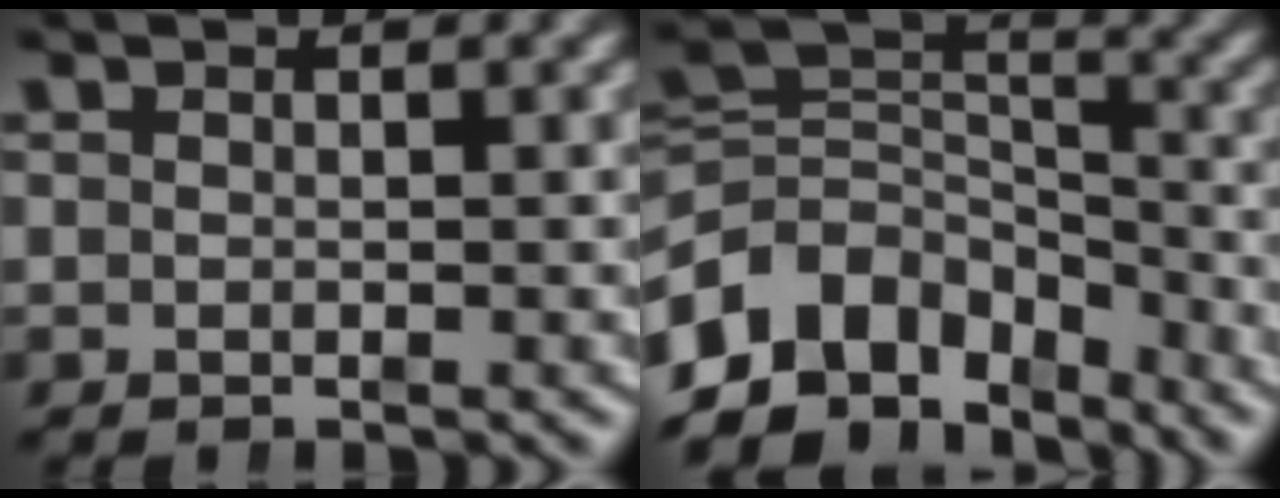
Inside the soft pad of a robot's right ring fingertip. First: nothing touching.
{"total": 13.8, "force": [-4.6, 10.6, 7.6], "torque": [-0.151, -0.061, -0.061]}